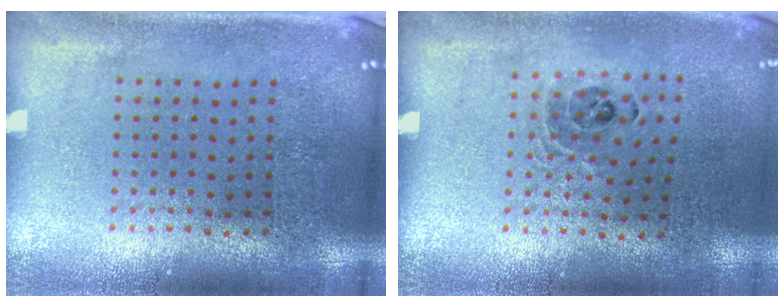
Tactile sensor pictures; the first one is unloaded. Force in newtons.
{"total": 0.8, "press": 0.8, "slide": 0.2}